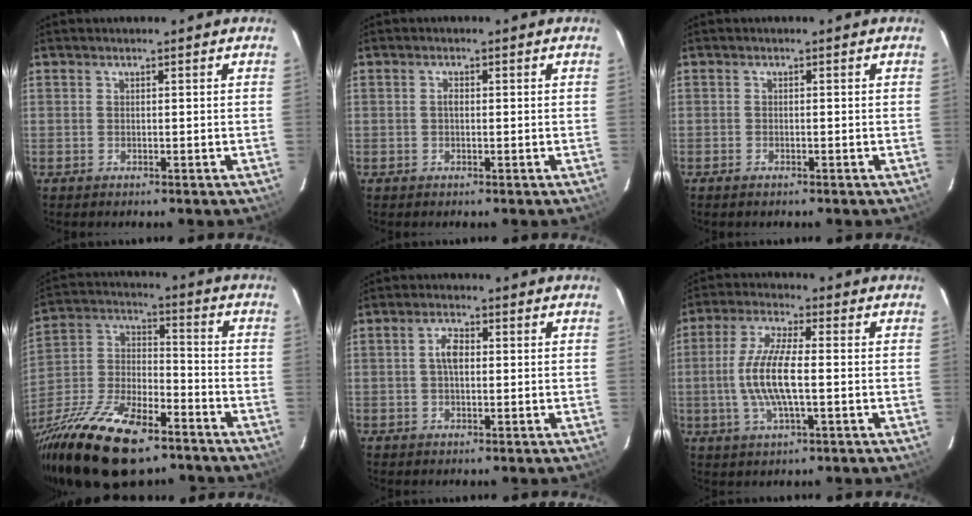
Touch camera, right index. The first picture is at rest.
{"total": 1.0, "force": [0.0, 0.6, 0.8], "torque": [-0.013, 0.005, -0.002]}
{"total": 1.0, "force": [-0.8, 0.3, 0.4], "torque": [-0.010, -0.002, -0.017]}
{"total": 26.4, "force": [-16.7, 11.5, 17.0], "torque": [-0.358, -0.026, -0.282]}
{"total": 3.4, "force": [0.2, 1.8, 2.9], "torque": [-0.056, 0.010, 0.005]}
{"total": 10.5, "force": [-1.1, 2.6, 10.1], "torque": [-0.207, 0.000, -0.024]}